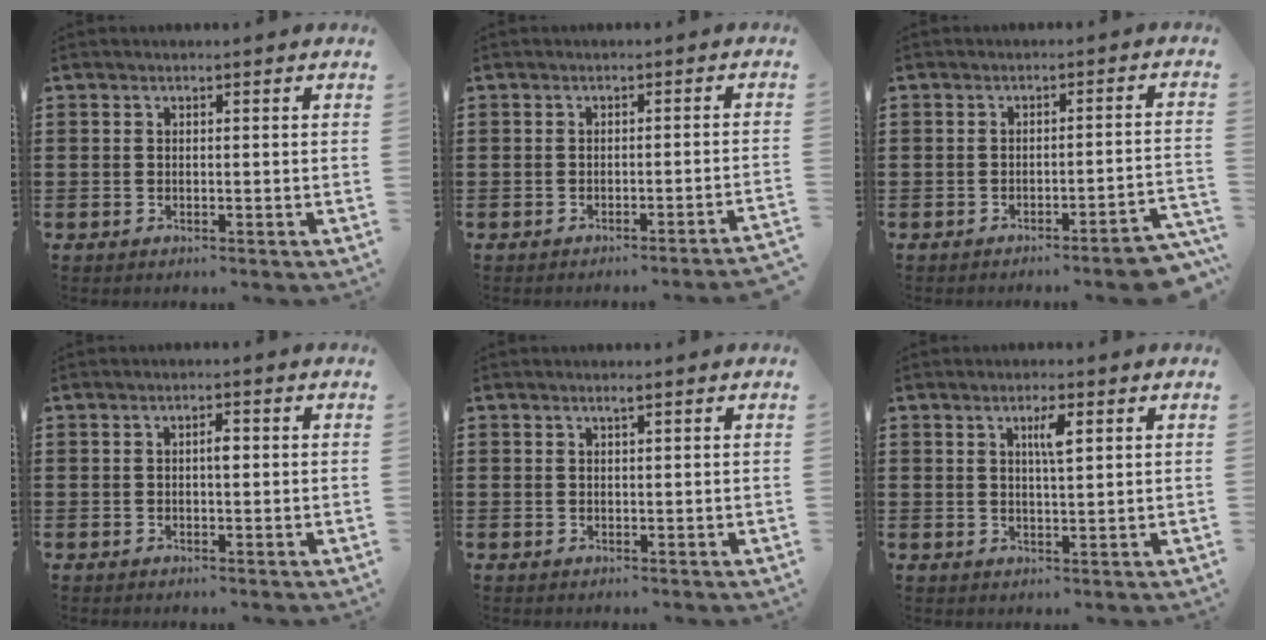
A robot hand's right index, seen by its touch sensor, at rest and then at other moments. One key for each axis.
{"total": 1.7, "fx": -1.4, "fy": -0.5, "fz": 0.8, "tx": -0.013, "ty": -0.002, "tz": -0.028}
{"total": 3.6, "fx": -3.2, "fy": 0.0, "fz": 1.7, "tx": -0.029, "ty": -0.008, "tz": -0.062}
{"total": 1.7, "fx": 0.1, "fy": 0.5, "fz": 1.6, "tx": -0.030, "ty": 0.003, "tz": -0.001}
{"total": 0.8, "fx": 0.5, "fy": 0.0, "fz": 0.6, "tx": -0.012, "ty": -0.001, "tz": 0.009}
{"total": 3.2, "fx": 1.3, "fy": 0.6, "fz": 2.9, "tx": -0.052, "ty": 0.002, "tz": 0.017}